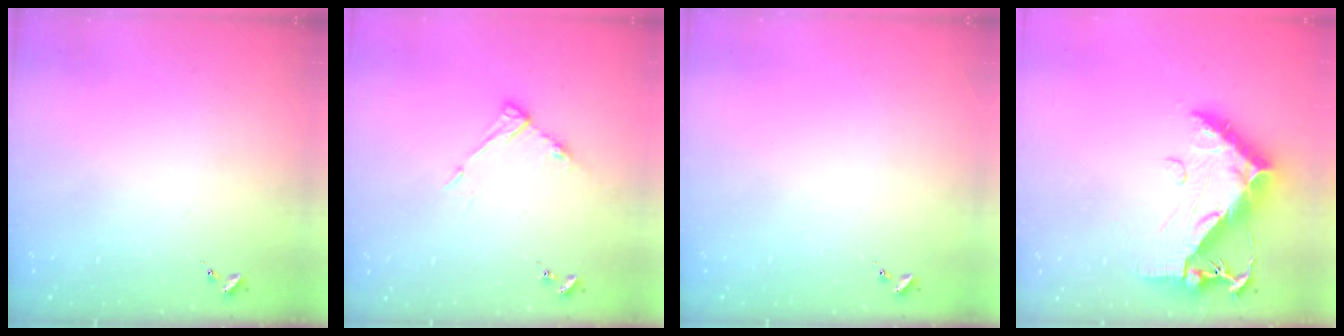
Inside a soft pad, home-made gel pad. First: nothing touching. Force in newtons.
{"total": 8.1, "press": 8.1, "slide": 0.6}
{"total": 0.0}
{"total": 19.1, "press": 19.0, "slide": 1.6}